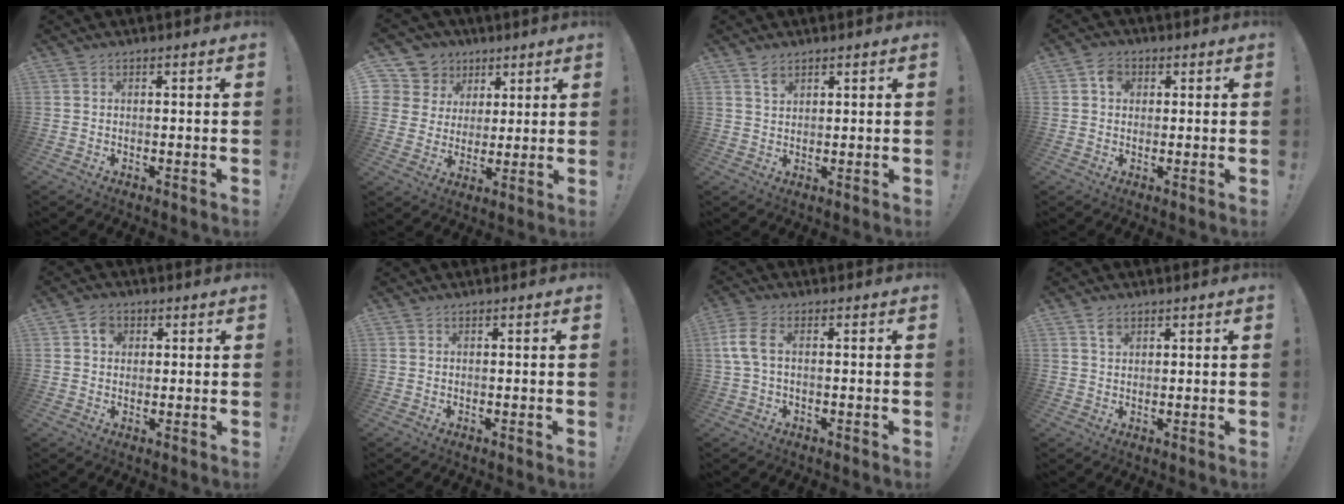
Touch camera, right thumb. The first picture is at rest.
{"total": 10.4, "force": [4.8, 8.8, 2.7], "torque": [-0.041, -0.031, 0.099]}
{"total": 2.5, "force": [1.9, 1.4, 0.9], "torque": [-0.005, -0.012, 0.033]}
{"total": 3.9, "force": [0.7, 3.4, 1.9], "torque": [-0.024, 0.007, 0.011]}
{"total": 3.9, "force": [1.0, 3.5, 1.5], "torque": [-0.021, 0.005, 0.016]}
{"total": 0.0}
{"total": 6.1, "force": [0.3, 2.8, 5.4], "torque": [-0.114, -0.004, 0.010]}
{"total": 2.2, "force": [1.4, 1.5, 0.9], "torque": [-0.004, -0.007, 0.023]}